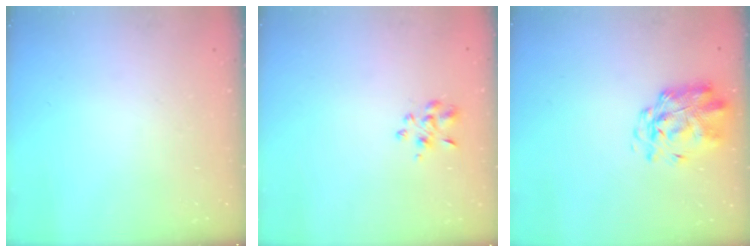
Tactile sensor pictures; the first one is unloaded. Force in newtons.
{"total": 3.5, "press": 3.3, "slide": 1.2}
{"total": 2.9, "press": 2.8, "slide": 0.7}